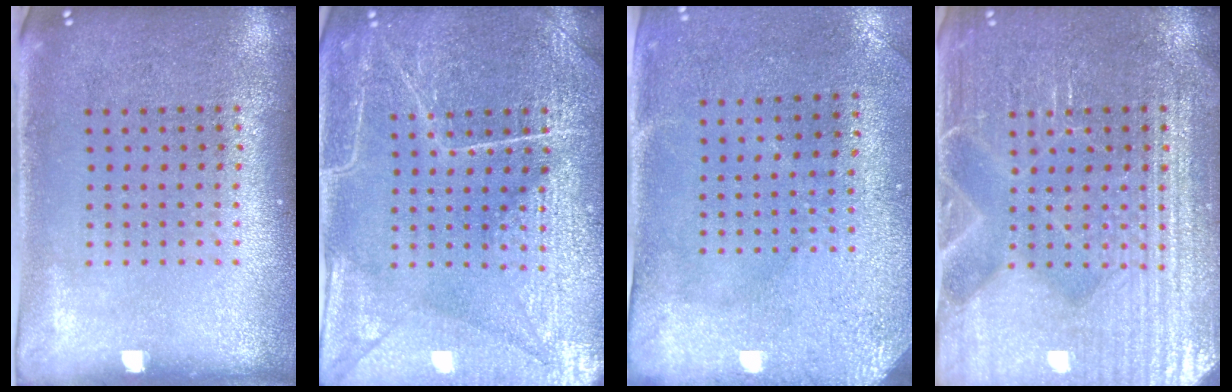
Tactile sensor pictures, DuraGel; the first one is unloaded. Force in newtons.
{"total": 4.1, "press": 4.1, "slide": 0.4}
{"total": 3.0, "press": 2.3, "slide": 1.9}
{"total": 4.5, "press": 4.4, "slide": 0.9}